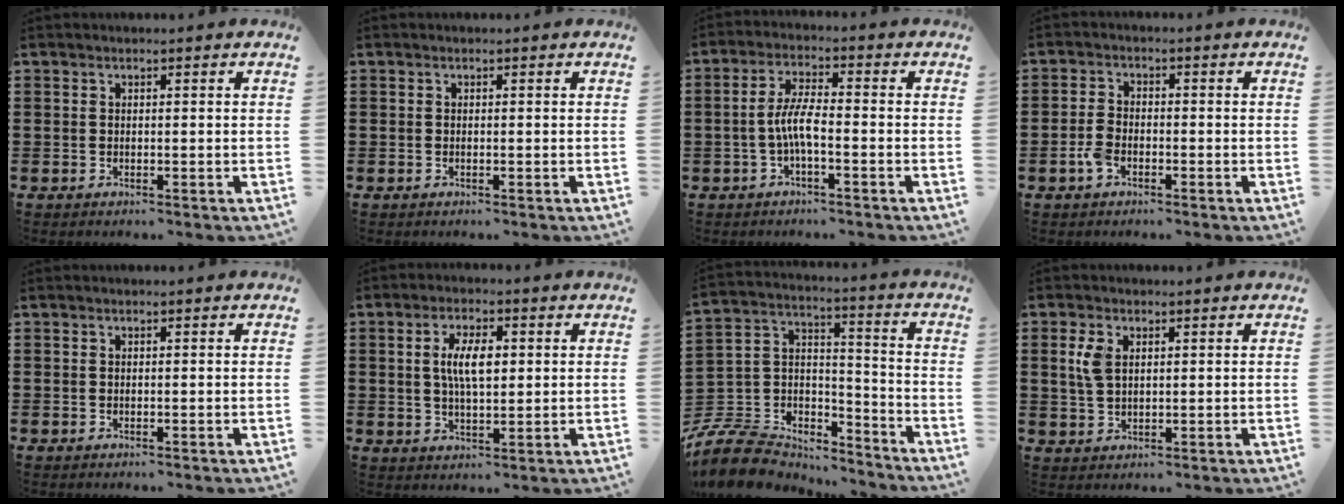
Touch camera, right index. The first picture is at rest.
{"total": 0.0}
{"total": 5.2, "force": [-1.4, 1.2, 4.9], "torque": [-0.114, -0.004, -0.035]}
{"total": 3.4, "force": [-1.7, 1.7, 2.4], "torque": [-0.064, -0.003, -0.037]}
{"total": 0.0}
{"total": 6.2, "force": [1.0, 2.5, 5.5], "torque": [-0.111, 0.009, 0.015]}
{"total": 9.8, "force": [-8.8, 3.7, 2.2], "torque": [-0.067, 0.015, -0.176]}
{"total": 3.8, "force": [1.2, 2.1, 2.9], "torque": [-0.071, 0.006, 0.019]}